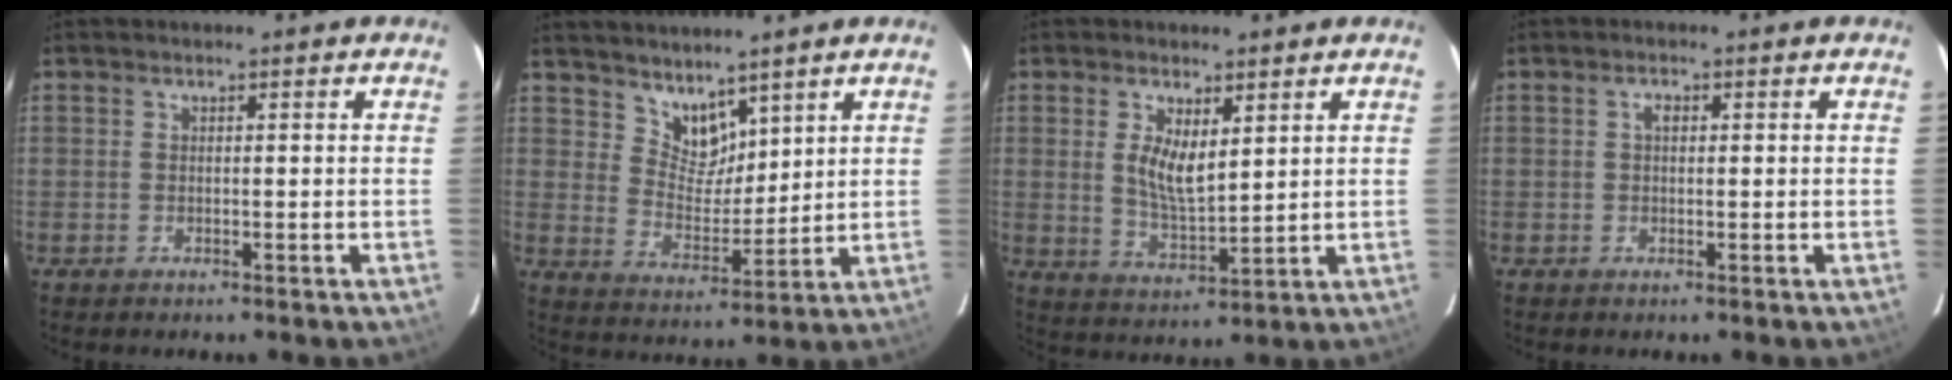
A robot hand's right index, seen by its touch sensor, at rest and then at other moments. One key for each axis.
{"total": 7.1, "fx": 5.6, "fy": 3.7, "fz": 2.2, "tx": -0.027, "ty": -0.001, "tz": 0.110}
{"total": 7.0, "fx": 2.4, "fy": 2.9, "fz": 5.9, "tx": -0.107, "ty": -0.006, "tz": 0.052}
{"total": 1.3, "fx": 0.3, "fy": 0.8, "fz": 1.0, "tx": -0.017, "ty": 0.007, "tz": 0.003}